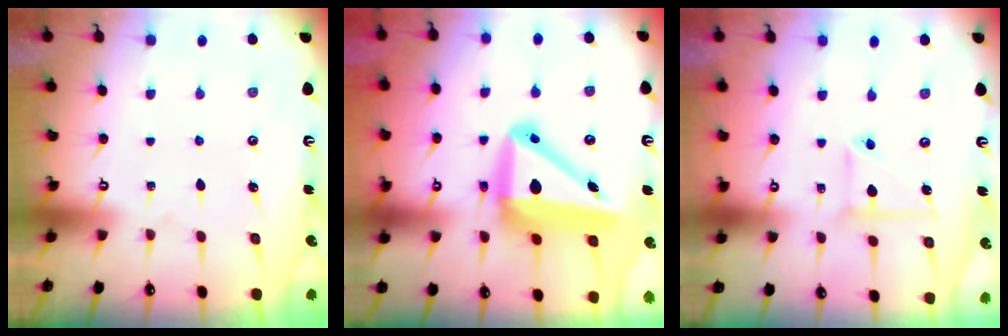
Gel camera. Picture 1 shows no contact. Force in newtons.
{"total": 15.2, "press": 14.9, "slide": 3.1}
{"total": 5.1, "press": 5.1, "slide": 0.4}